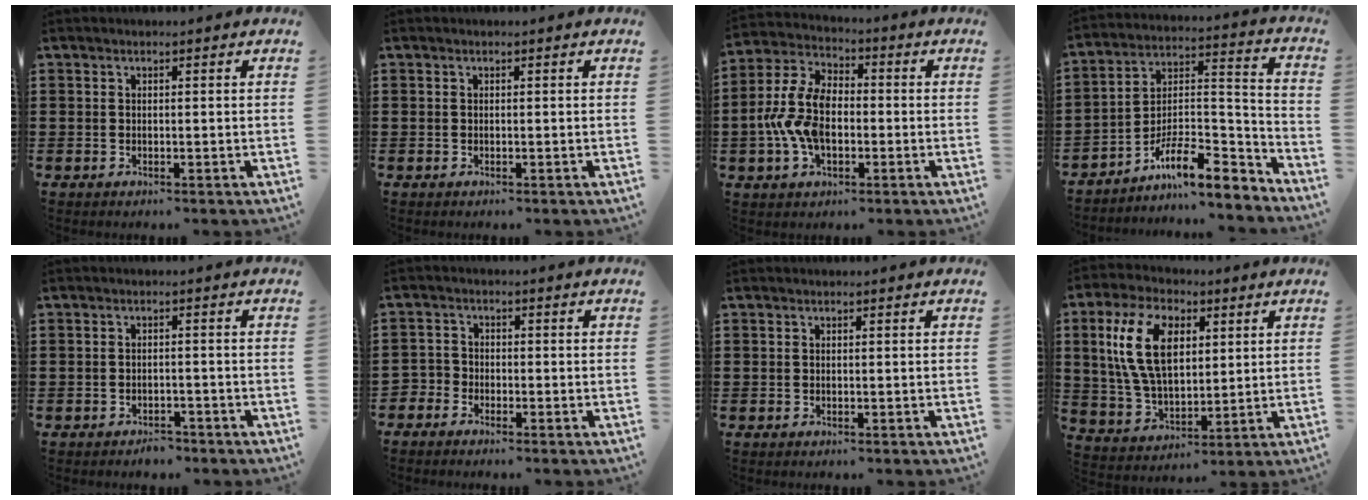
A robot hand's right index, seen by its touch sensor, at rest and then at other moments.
{"total": 0.0}
{"total": 10.0, "force": [-1.5, 6.2, 7.6], "torque": [-0.187, 0.004, -0.031]}
{"total": 10.2, "force": [-7.7, 3.0, 6.0], "torque": [-0.105, 0.007, -0.147]}
{"total": 1.9, "force": [-1.9, 0.5, 0.1], "torque": [-0.008, 0.001, -0.041]}
{"total": 2.5, "force": [-2.3, 0.9, -0.2], "torque": [-0.014, -0.001, -0.055]}
{"total": 0.0}
{"total": 12.1, "force": [3.6, 6.9, 9.2], "torque": [-0.211, 0.016, 0.063]}